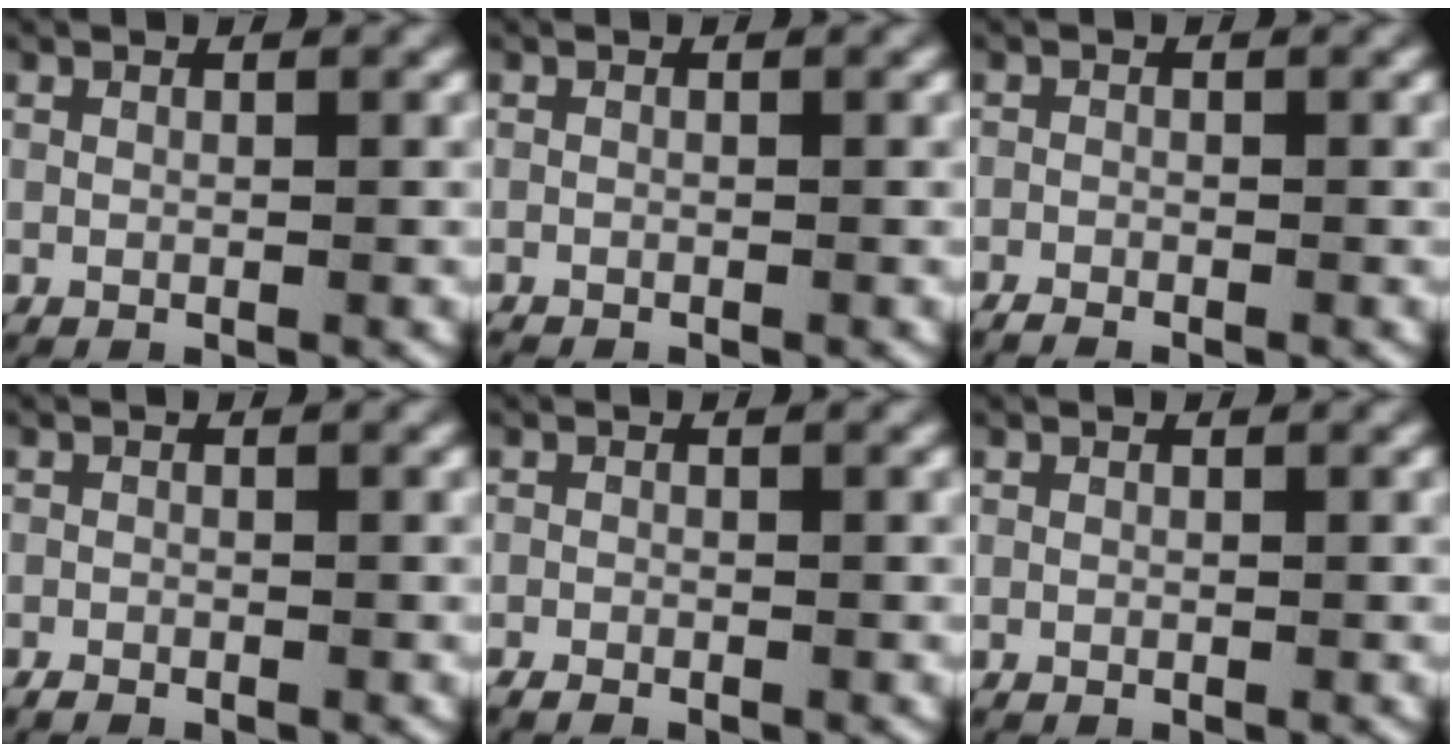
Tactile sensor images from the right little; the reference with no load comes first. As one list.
[{"total": 0.6, "force": [-0.6, 0.2, 0.0], "torque": [-0.006, -0.008, -0.006]}, {"total": 1.3, "force": [-1.2, 0.4, 0.1], "torque": [-0.007, -0.007, -0.021]}, {"total": 0.9, "force": [-0.8, 0.3, 0.0], "torque": [-0.006, -0.006, -0.014]}, {"total": 1.2, "force": [-1.1, 0.4, 0.2], "torque": [-0.010, -0.007, -0.017]}, {"total": 0.0}]